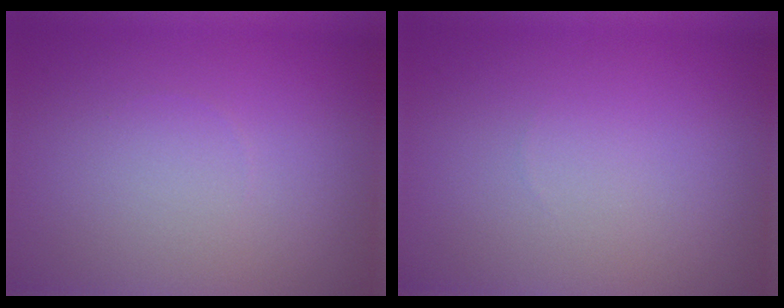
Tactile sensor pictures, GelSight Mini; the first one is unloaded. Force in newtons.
{"total": 0.0}